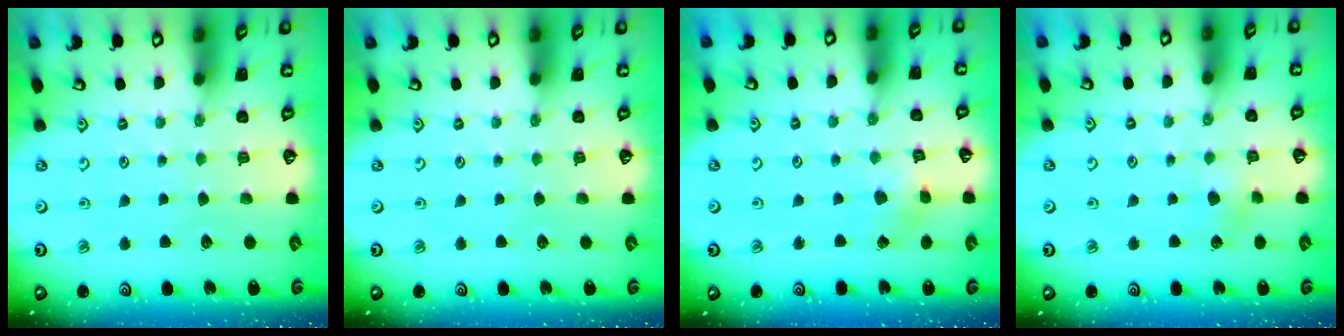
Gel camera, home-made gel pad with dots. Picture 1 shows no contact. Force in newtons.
{"total": 0.0}
{"total": 2.3, "press": 2.3, "slide": 0.4}
{"total": 3.0, "press": 2.9, "slide": 0.5}